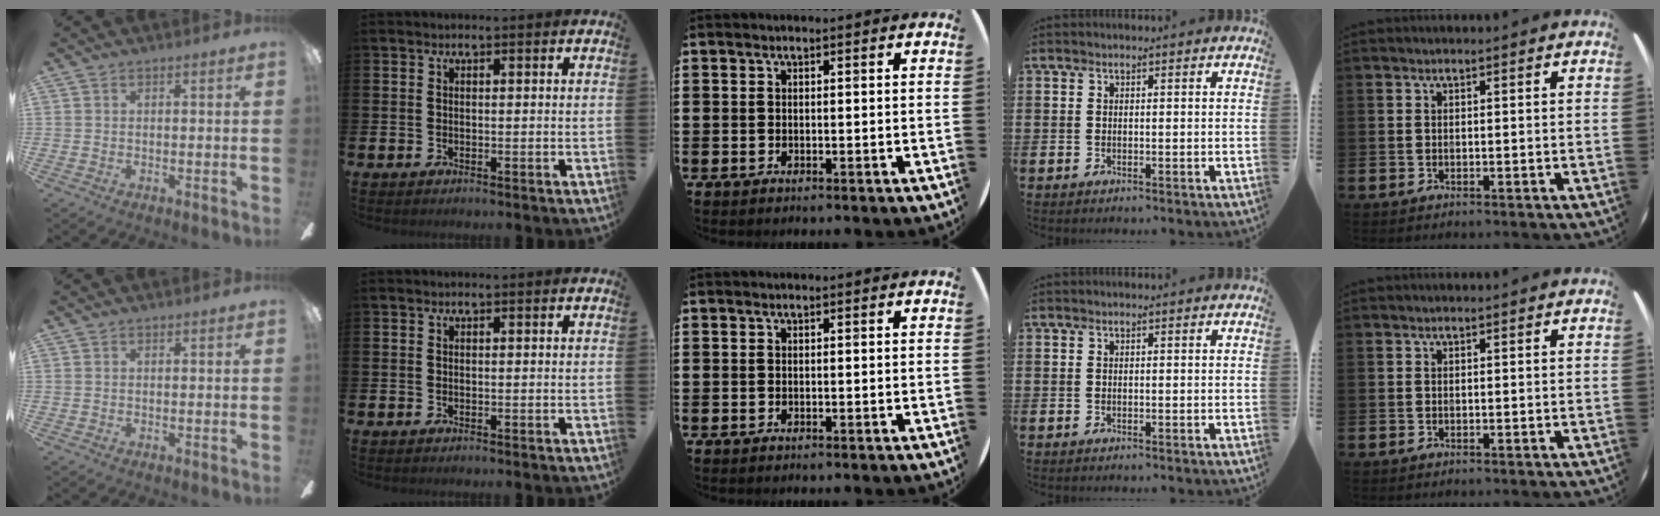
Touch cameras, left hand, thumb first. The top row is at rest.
{}